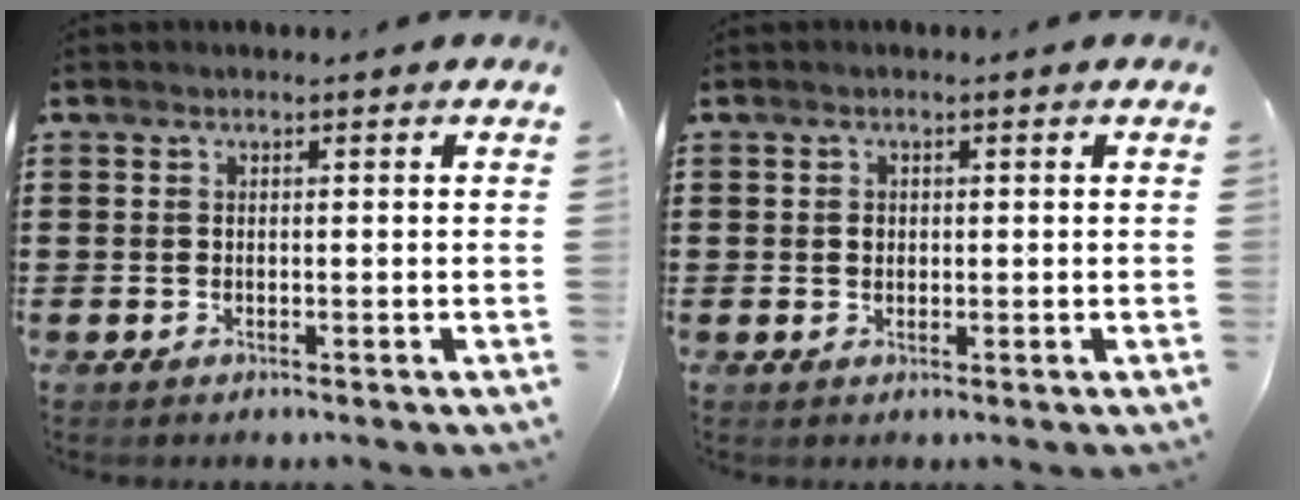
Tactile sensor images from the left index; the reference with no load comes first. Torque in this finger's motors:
{"motor_torque": [0.14, 0.09, 0.13, 0.00]}